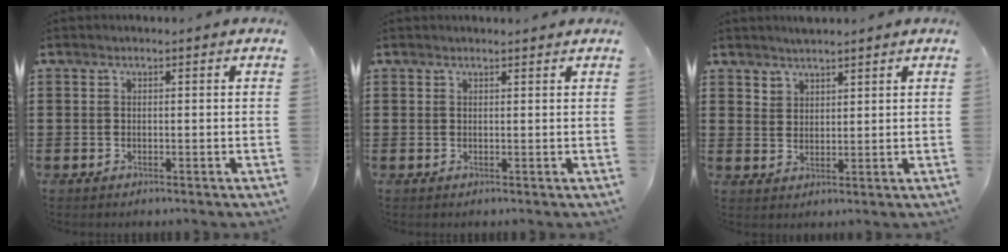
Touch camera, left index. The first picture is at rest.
{"total": 0.8, "force": [0.7, 0.0, 0.2], "torque": [-0.007, -0.002, 0.015]}
{"total": 2.6, "force": [2.4, 1.1, 0.0], "torque": [-0.006, 0.001, 0.047]}